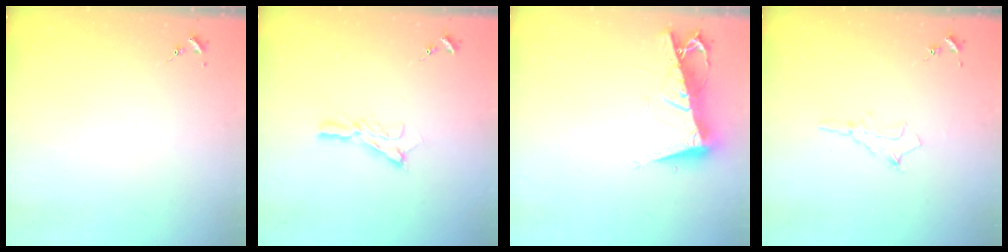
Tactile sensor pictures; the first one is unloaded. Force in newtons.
{"total": 8.3, "press": 8.3, "slide": 0.6}
{"total": 10.6, "press": 10.5, "slide": 1.3}
{"total": 6.2, "press": 6.1, "slide": 0.8}